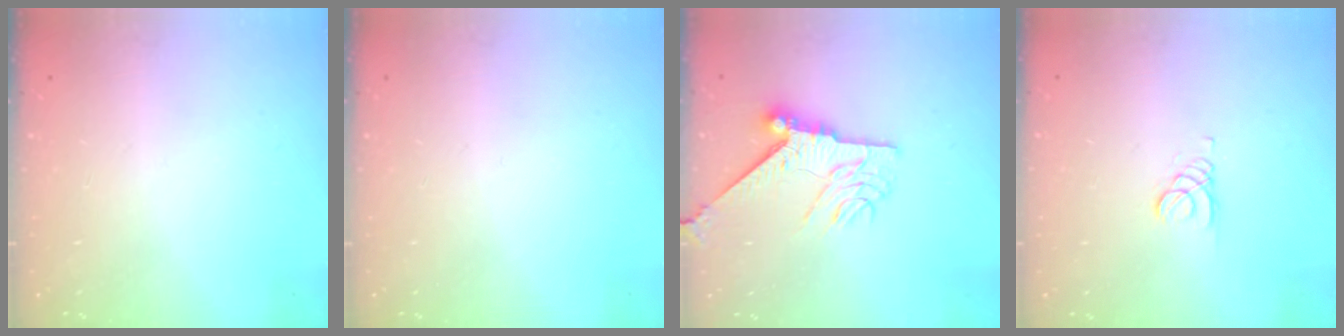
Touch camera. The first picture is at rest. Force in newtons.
{"total": 0.0}
{"total": 9.5, "press": 9.5, "slide": 0.6}
{"total": 0.7, "press": 0.7, "slide": 0.1}